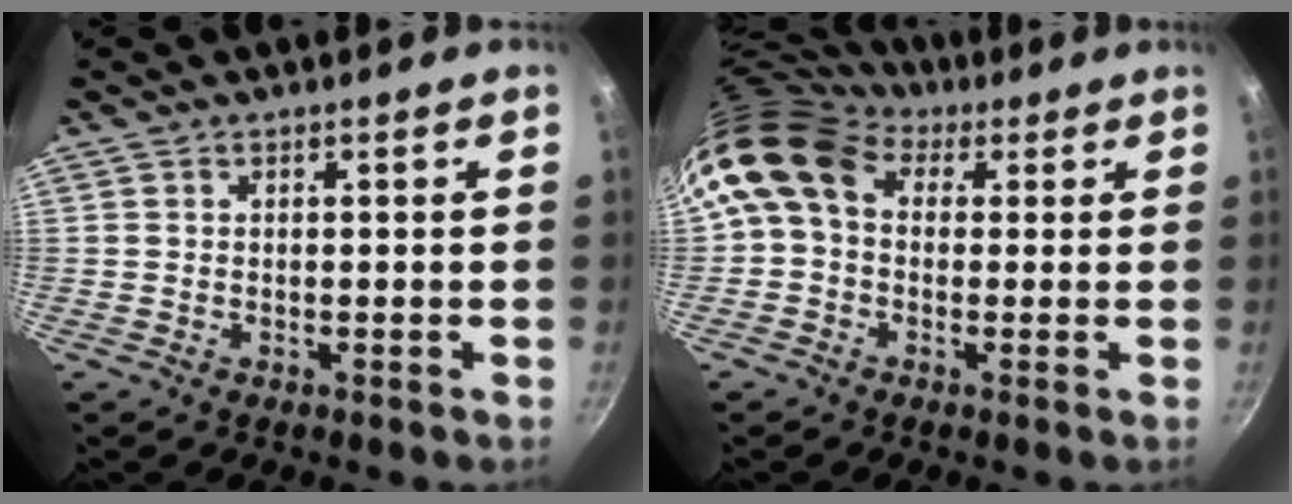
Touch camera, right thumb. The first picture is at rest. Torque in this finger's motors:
{"motor_torque": [2.29, 2.28, 1.27, -0.74, 0.58]}